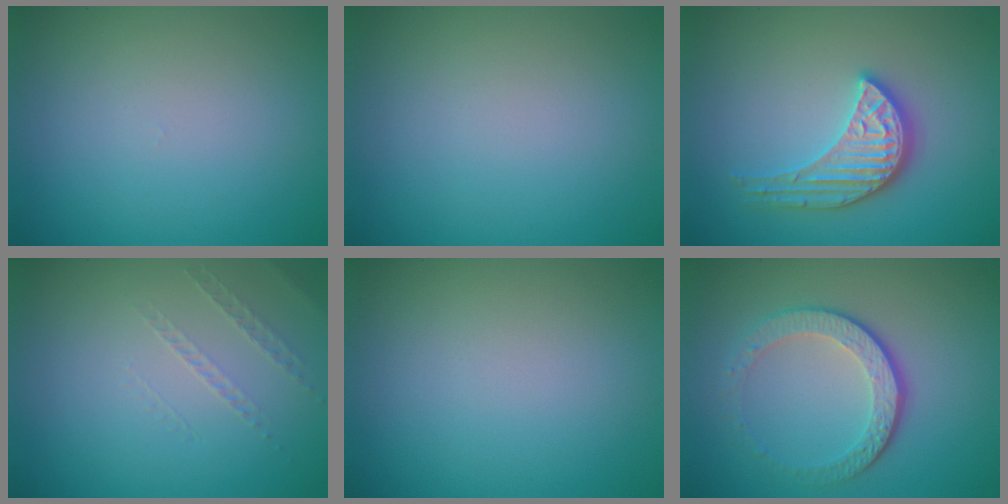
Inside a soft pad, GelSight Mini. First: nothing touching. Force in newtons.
{"total": 0.0}
{"total": 3.8, "press": 3.5, "slide": 1.6}
{"total": 1.0, "press": 0.4, "slide": 0.9}
{"total": 0.0}
{"total": 4.1, "press": 3.0, "slide": 2.8}